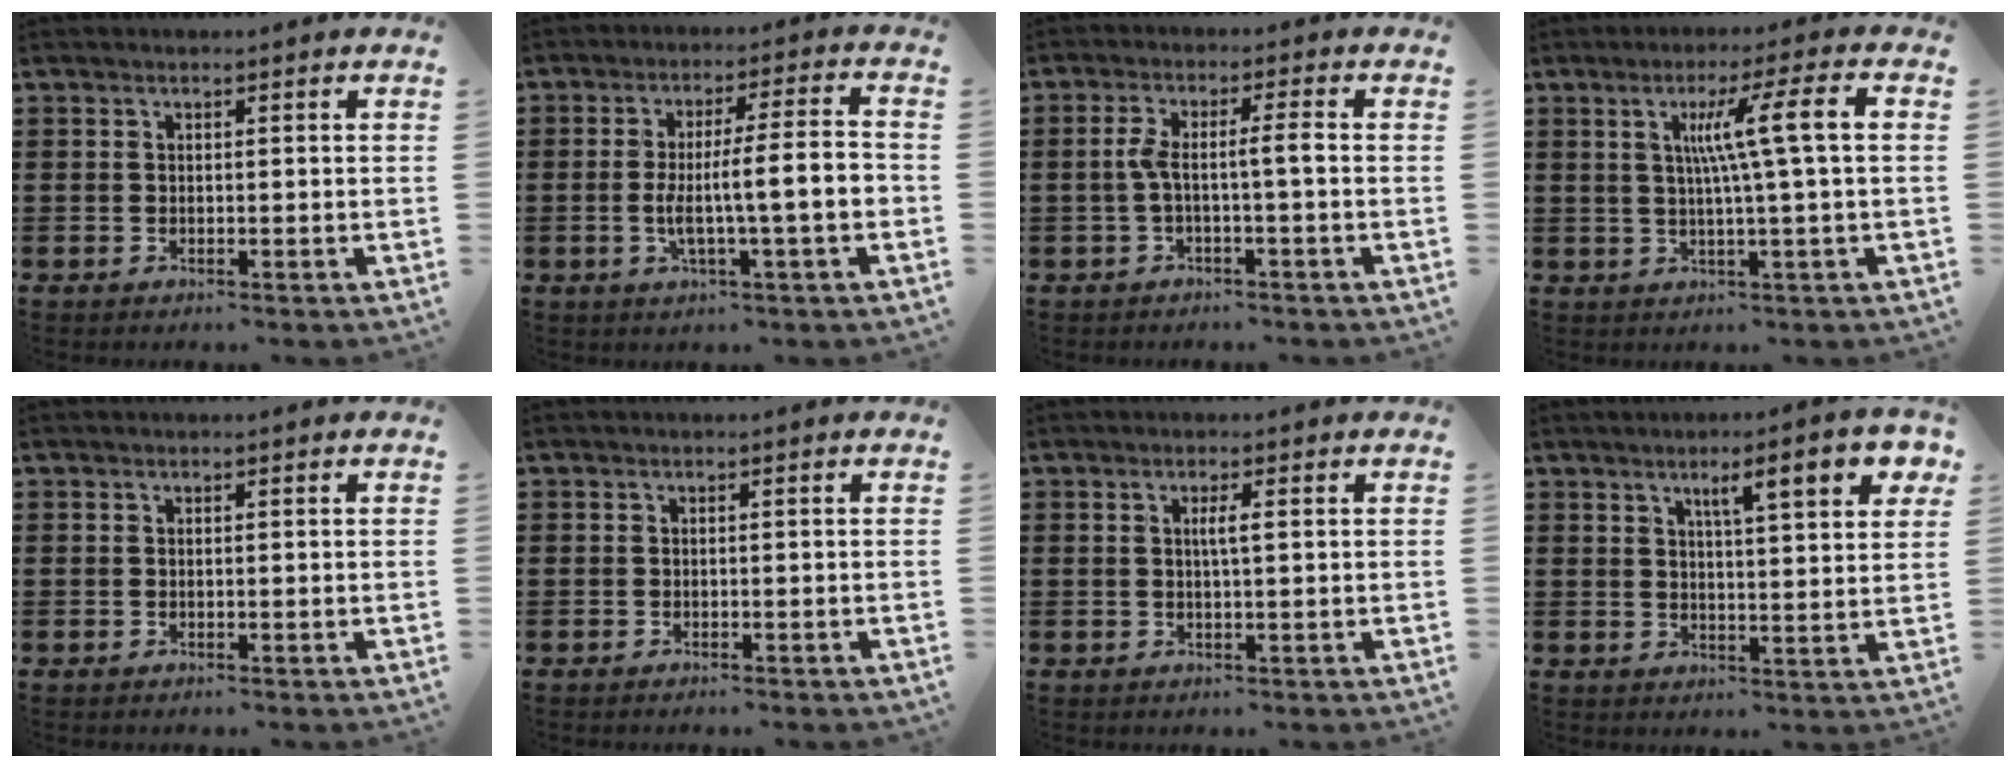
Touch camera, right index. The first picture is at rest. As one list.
[{"total": 9.1, "force": [-1.3, 1.1, 8.9], "torque": [-0.152, -0.004, -0.030]}, {"total": 4.3, "force": [-0.5, 0.3, 4.2], "torque": [-0.087, -0.001, -0.017]}, {"total": 8.5, "force": [1.3, -0.6, 8.3], "torque": [-0.158, 0.003, 0.010]}, {"total": 0.0}, {"total": 0.0}, {"total": 1.9, "force": [0.3, 0.1, 1.8], "torque": [-0.036, 0.000, 0.004]}, {"total": 7.1, "force": [3.9, 1.2, 5.8], "torque": [-0.096, -0.002, 0.058]}]